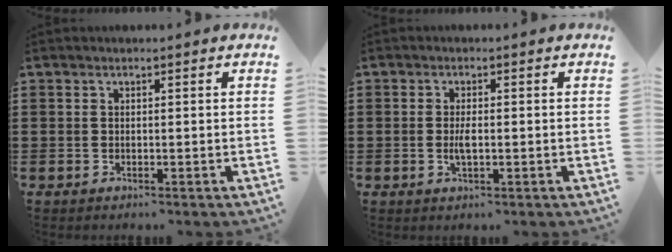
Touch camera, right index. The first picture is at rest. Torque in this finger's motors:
{"motor_torque": [1.18, 0.95, 0.31, 0.08]}